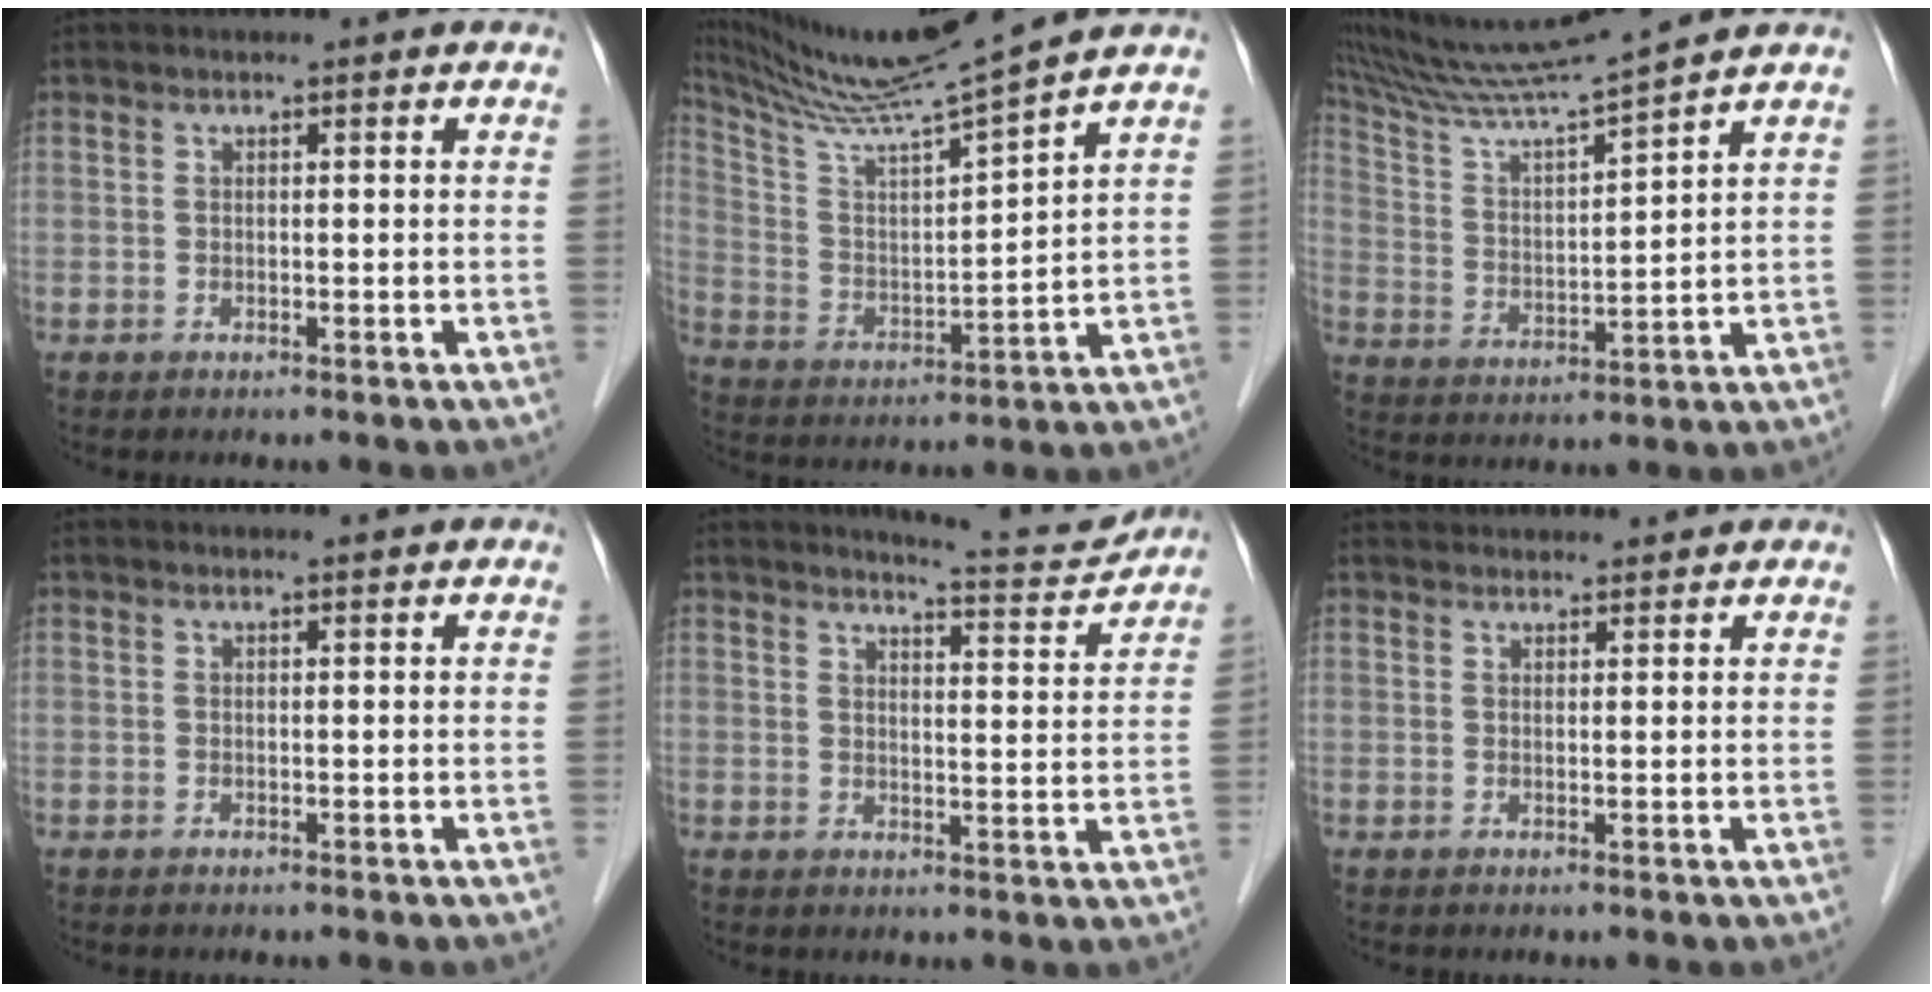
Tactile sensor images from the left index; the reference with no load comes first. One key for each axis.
{"total": 16.7, "fx": 14.5, "fy": -2.3, "fz": 7.9, "tx": -0.150, "ty": -0.010, "tz": 0.254}
{"total": 11.9, "fx": 10.8, "fy": -2.8, "fz": 4.2, "tx": -0.086, "ty": -0.010, "tz": 0.204}
{"total": 1.3, "fx": 1.3, "fy": 0.0, "fz": 0.3, "tx": -0.009, "ty": 0.005, "tz": 0.018}
{"total": 7.3, "fx": 7.3, "fy": -0.2, "fz": 0.9, "tx": -0.022, "ty": -0.019, "tz": 0.093}
{"total": 6.6, "fx": 6.4, "fy": 1.3, "fz": 1.2, "tx": -0.012, "ty": 0.035, "tz": 0.084}